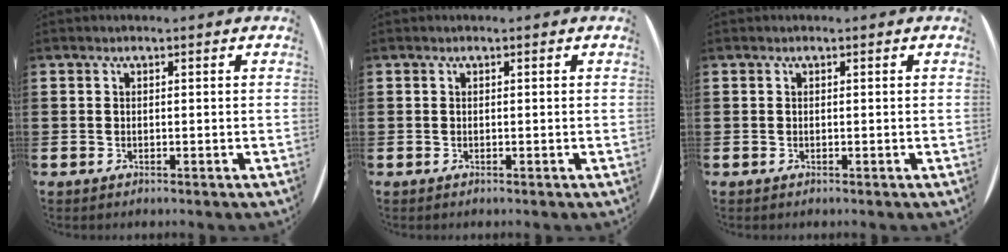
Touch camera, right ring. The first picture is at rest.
{"total": 0.0}
{"total": 0.0}